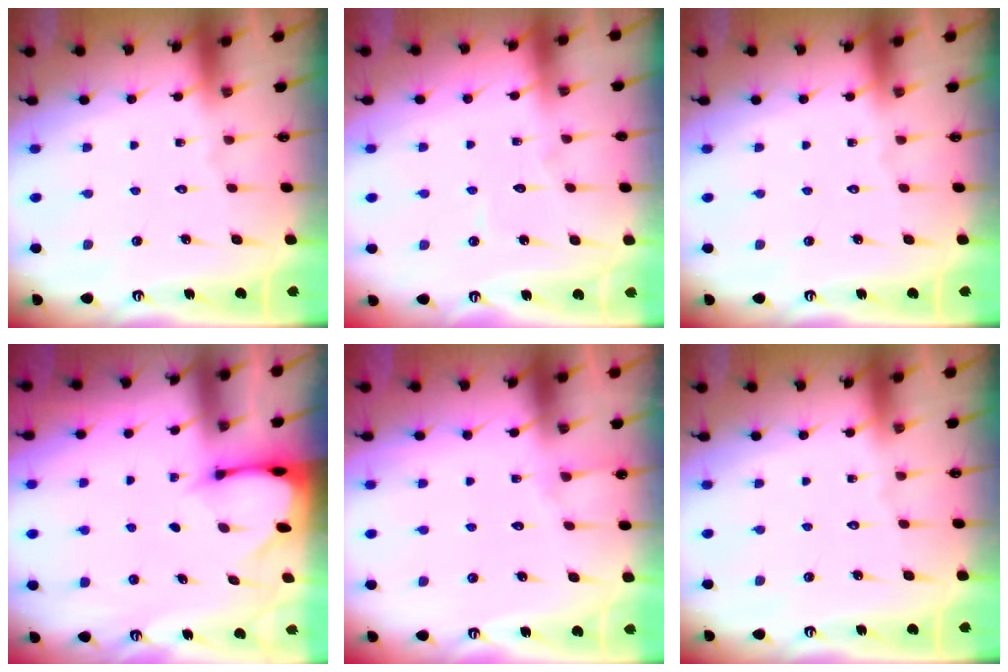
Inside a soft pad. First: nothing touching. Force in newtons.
{"total": 3.7, "press": 3.7, "slide": 0.4}
{"total": 0.0}
{"total": 2.4, "press": 2.4, "slide": 0.1}
{"total": 5.4, "press": 5.4, "slide": 0.5}
{"total": 0.0}